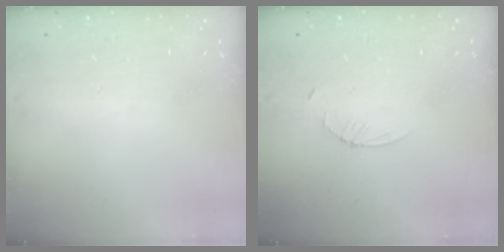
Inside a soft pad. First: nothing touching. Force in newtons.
{"total": 2.3, "press": 2.3, "slide": 0.3}